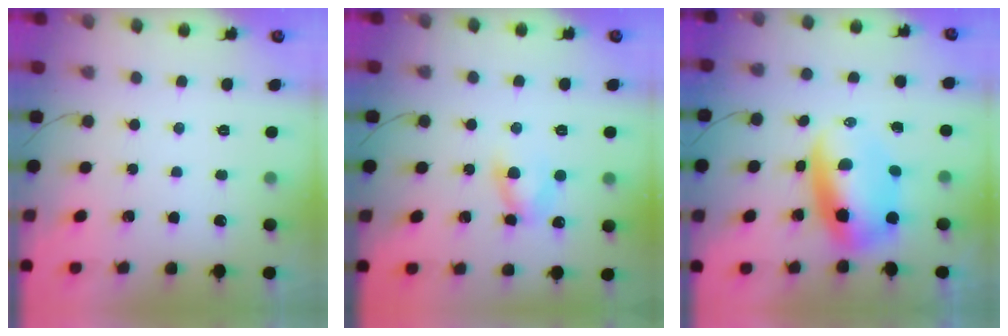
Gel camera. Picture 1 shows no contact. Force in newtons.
{"total": 5.7, "press": 5.7, "slide": 0.3}
{"total": 8.9, "press": 8.7, "slide": 2.2}